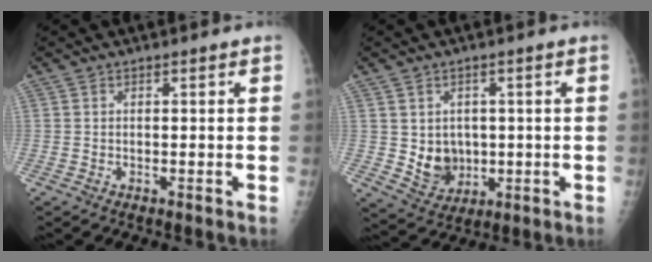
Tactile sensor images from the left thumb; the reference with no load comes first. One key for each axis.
{"total": 7.0, "fx": 0.1, "fy": 5.9, "fz": 3.7, "tx": -0.029, "ty": -0.007, "tz": 0.021}